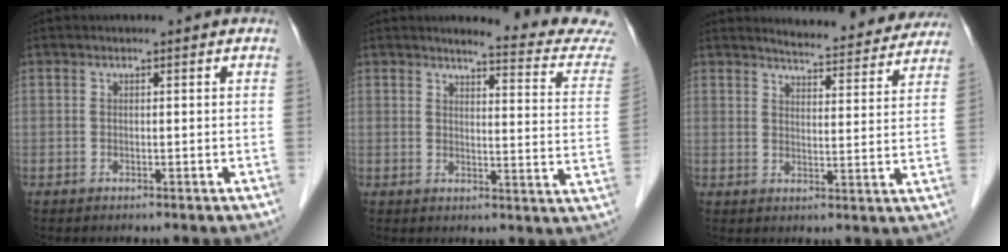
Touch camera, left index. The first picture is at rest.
{"total": 11.9, "force": [11.6, -0.8, 2.5], "torque": [-0.025, -0.083, 0.114]}
{"total": 14.7, "force": [14.1, 2.3, 3.5], "torque": [-0.028, -0.031, 0.153]}